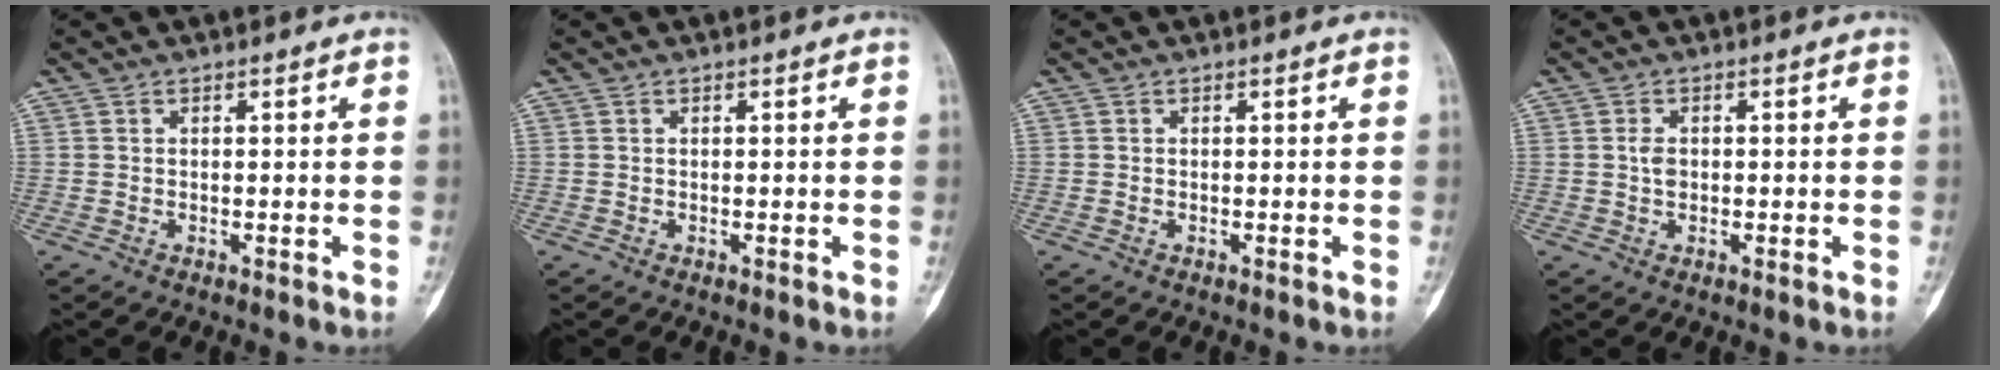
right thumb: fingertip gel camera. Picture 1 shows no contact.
{"total": 0.0}
{"total": 0.0}
{"total": 1.9, "force": [0.0, 1.3, 1.4], "torque": [-0.020, 0.003, -0.002]}